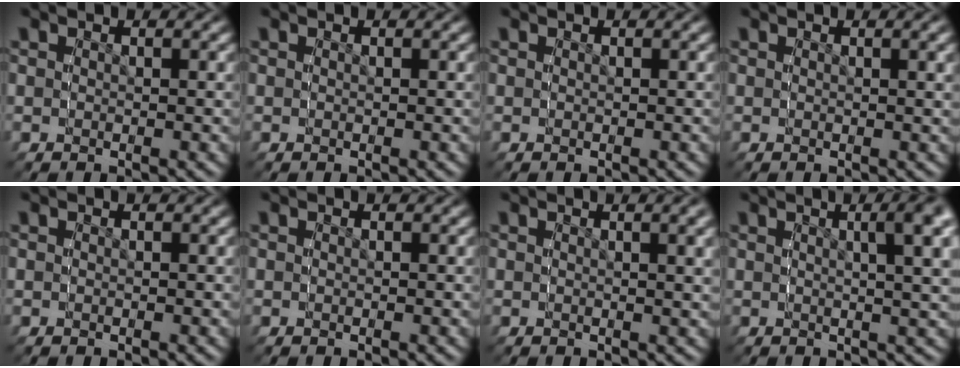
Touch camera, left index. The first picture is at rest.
{"total": 0.0}
{"total": 0.0}
{"total": 0.8, "force": [0.3, -0.7, -0.3], "torque": [0.003, 0.008, 0.002]}
{"total": 0.0}
{"total": 0.0}
{"total": 1.6, "force": [0.5, -1.2, -0.8], "torque": [0.010, 0.014, 0.005]}
{"total": 1.9, "force": [0.6, -0.7, 1.6], "torque": [0.006, 0.028, 0.009]}